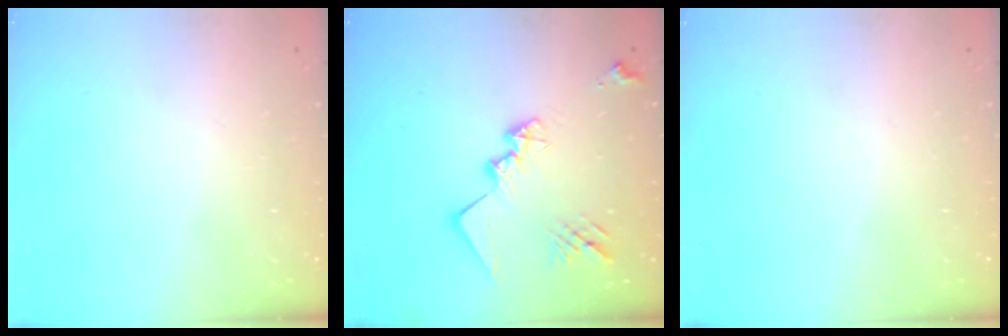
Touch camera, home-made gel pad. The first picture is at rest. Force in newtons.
{"total": 15.2, "press": 15.2, "slide": 0.4}
{"total": 0.0}